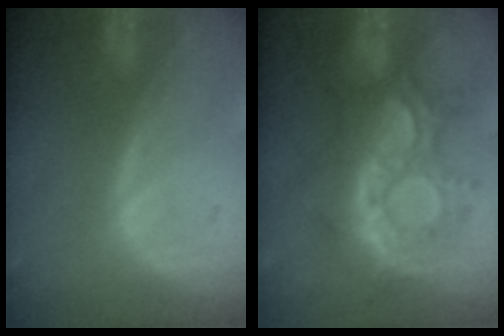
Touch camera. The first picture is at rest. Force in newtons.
{"total": 9.4, "press": 9.4, "slide": 1.1}